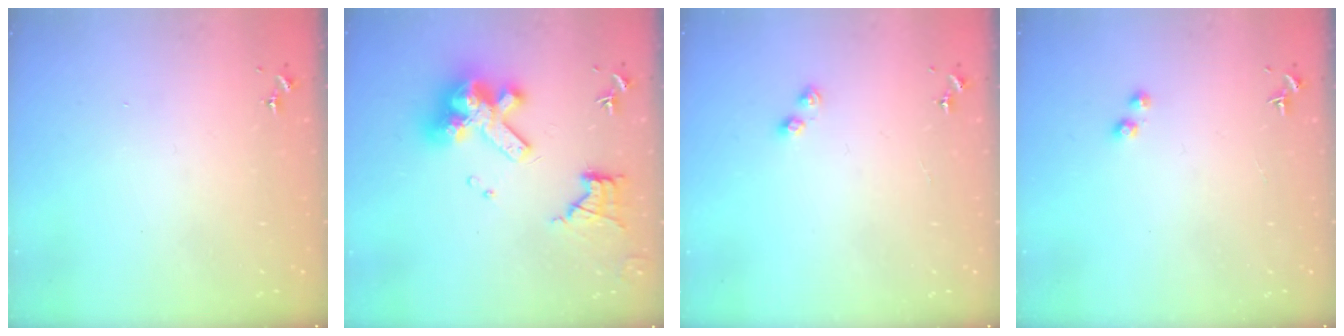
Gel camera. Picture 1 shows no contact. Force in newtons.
{"total": 16.4, "press": 16.4, "slide": 1.4}
{"total": 3.0, "press": 2.9, "slide": 0.4}
{"total": 2.4, "press": 2.3, "slide": 0.9}